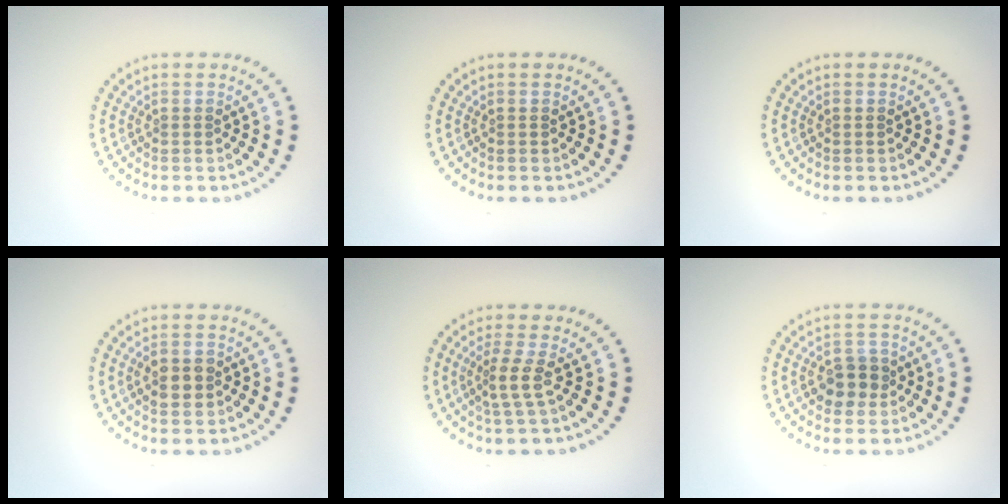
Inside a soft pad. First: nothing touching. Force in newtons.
{"total": 0.0}
{"total": 0.0}
{"total": 2.6, "press": 2.6, "slide": 0.2}
{"total": 2.2, "press": 1.5, "slide": 1.6}
{"total": 2.7, "press": 2.7, "slide": 0.6}